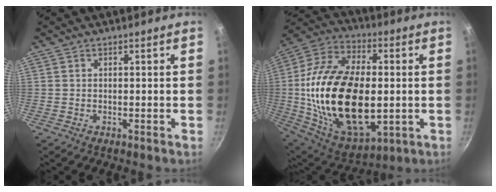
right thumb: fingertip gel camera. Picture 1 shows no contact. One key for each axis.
{"total": 30.0, "fx": -0.9, "fy": 17.1, "fz": 24.6, "tx": -0.449, "ty": 0.006, "tz": -0.008}